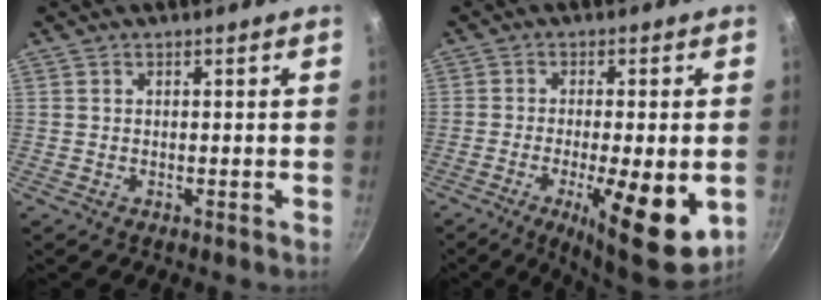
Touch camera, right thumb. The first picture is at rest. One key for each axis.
{"total": 14.5, "fx": -4.2, "fy": 4.3, "fz": 13.2, "tx": -0.186, "ty": 0.001, "tz": -0.055}